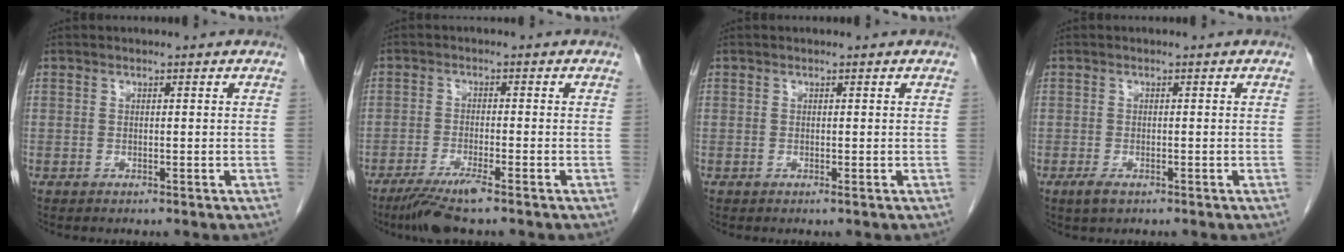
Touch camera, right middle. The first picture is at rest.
{"total": 5.7, "force": [-4.1, -0.1, 4.0], "torque": [-0.078, -0.016, -0.077]}
{"total": 0.0}
{"total": 1.9, "force": [-1.0, 0.7, 1.4], "torque": [-0.031, -0.002, -0.016]}